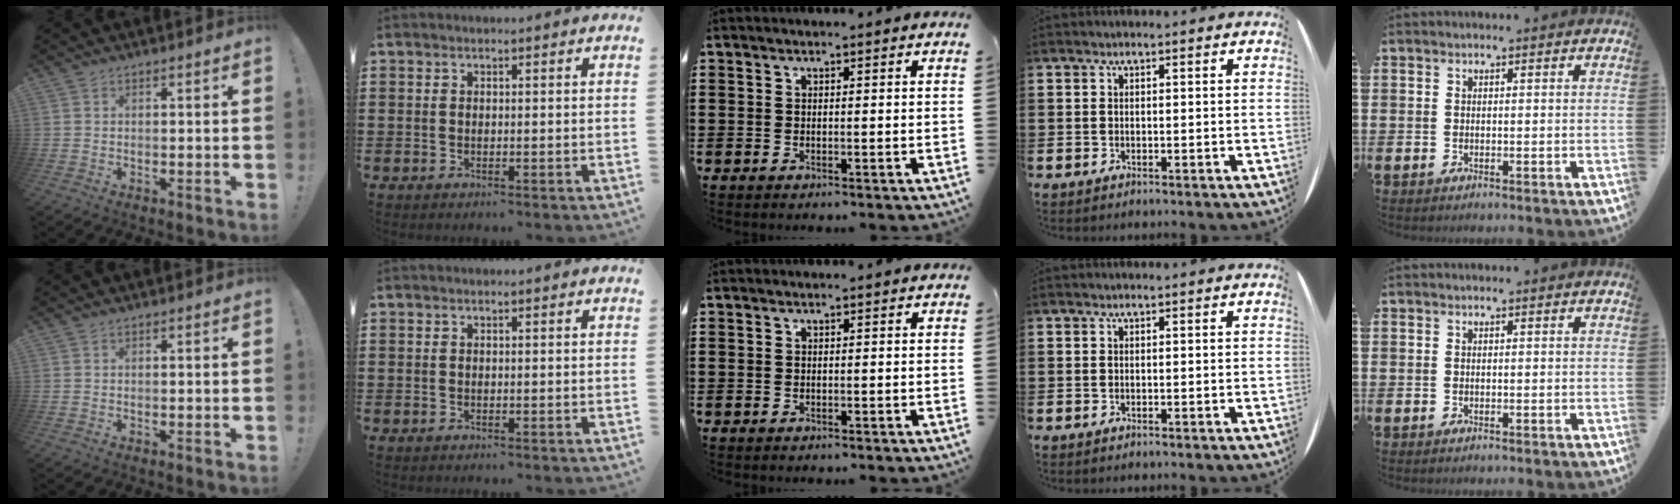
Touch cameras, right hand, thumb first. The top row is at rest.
{}